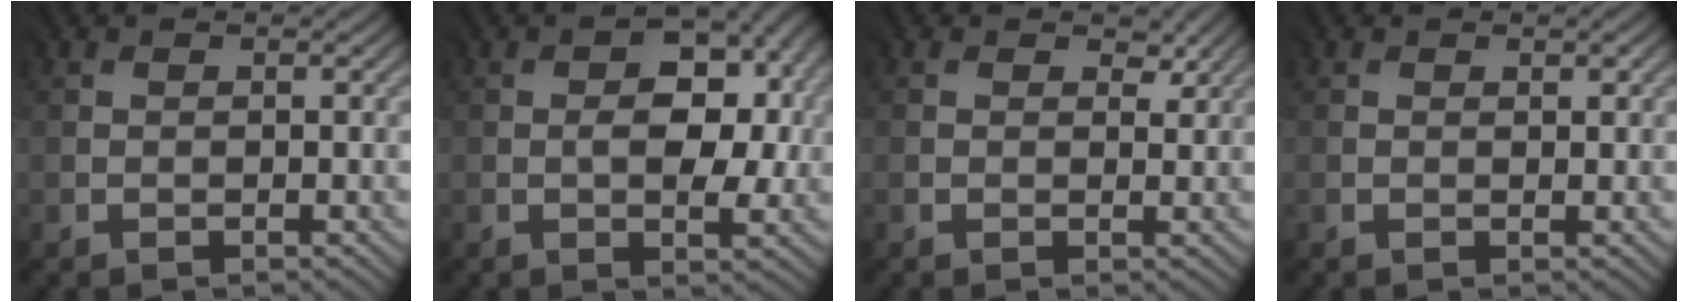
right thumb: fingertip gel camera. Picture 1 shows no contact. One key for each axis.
{"total": 7.6, "fx": 0.2, "fy": 4.2, "fz": 6.3, "tx": -0.095, "ty": -0.003, "tz": 0.005}
{"total": 2.1, "fx": 1.1, "fy": 1.3, "fz": 1.3, "tx": -0.020, "ty": -0.005, "tz": 0.019}
{"total": 0.7, "fx": 0.5, "fy": 0.3, "fz": 0.4, "tx": -0.005, "ty": -0.003, "tz": 0.011}